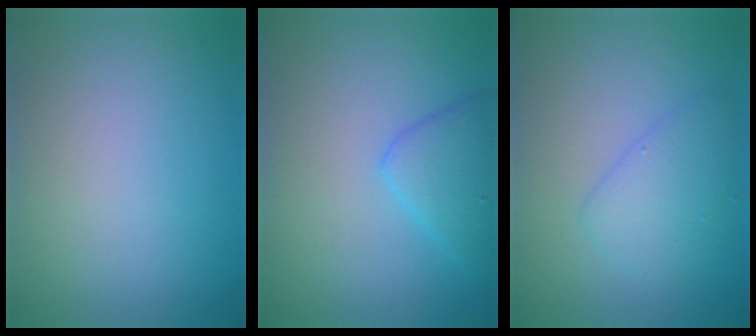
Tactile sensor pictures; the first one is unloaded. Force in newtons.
{"total": 2.8, "press": 2.8, "slide": 0.2}
{"total": 2.8, "press": 2.8, "slide": 0.1}